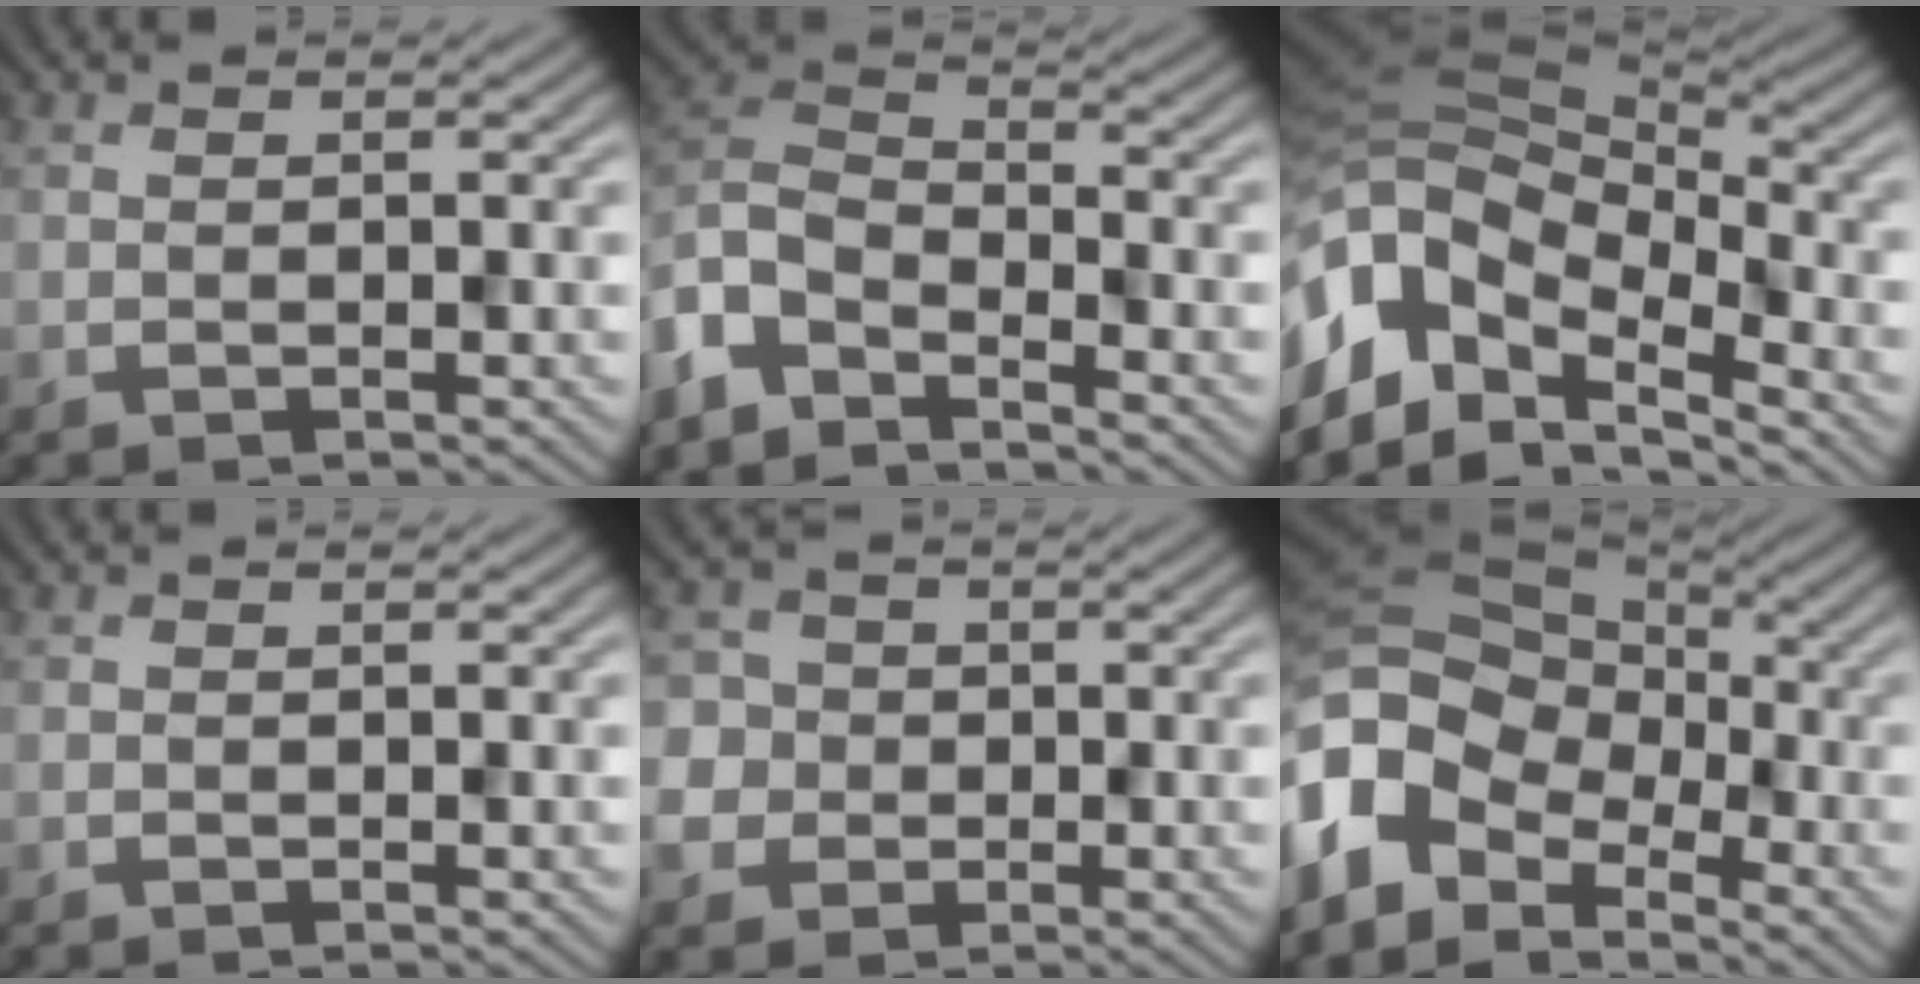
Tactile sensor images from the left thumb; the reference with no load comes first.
{"total": 8.2, "force": [-6.3, 3.0, 4.3], "torque": [-0.107, -0.007, -0.145]}
{"total": 14.4, "force": [-6.6, 8.5, 9.6], "torque": [-0.249, -0.024, -0.110]}
{"total": 0.0}
{"total": 6.1, "force": [-1.1, 5.8, 1.5], "torque": [-0.053, 0.004, -0.046]}
{"total": 12.4, "force": [-5.4, 8.6, 7.0], "torque": [-0.181, -0.019, -0.100]}